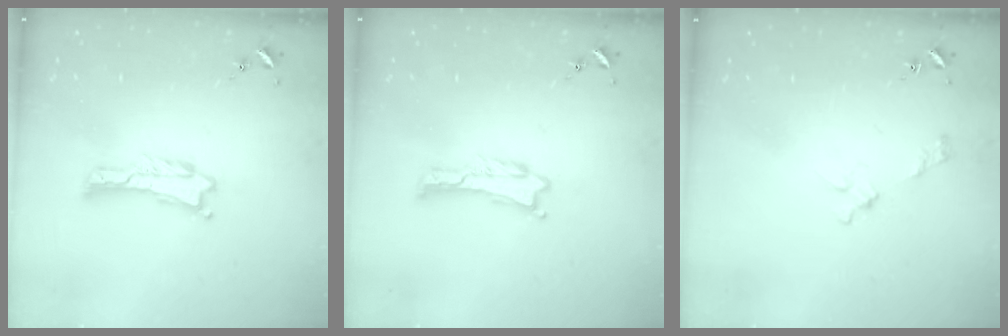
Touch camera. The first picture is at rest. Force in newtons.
{"total": 0.0}
{"total": 2.7, "press": 2.6, "slide": 0.3}